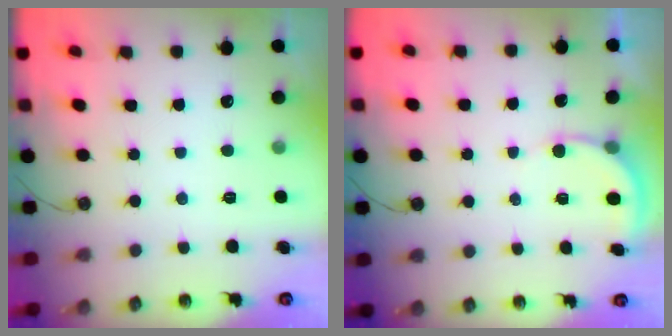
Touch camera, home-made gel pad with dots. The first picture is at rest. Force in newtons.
{"total": 4.3, "press": 4.3, "slide": 0.4}